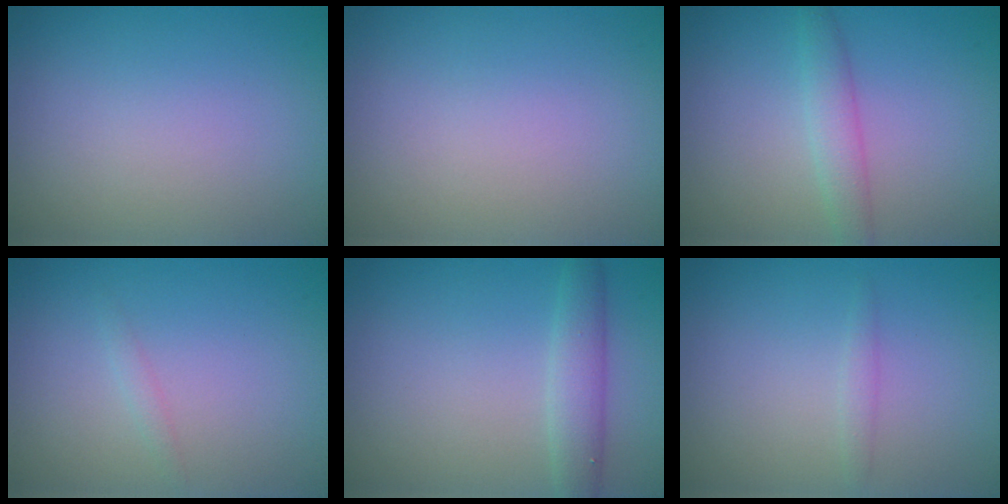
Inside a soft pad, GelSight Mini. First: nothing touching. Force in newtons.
{"total": 0.0}
{"total": 2.2, "press": 2.2, "slide": 0.0}
{"total": 0.7, "press": 0.7, "slide": 0.0}
{"total": 2.8, "press": 2.8, "slide": 0.1}
{"total": 0.9, "press": 0.9, "slide": 0.1}